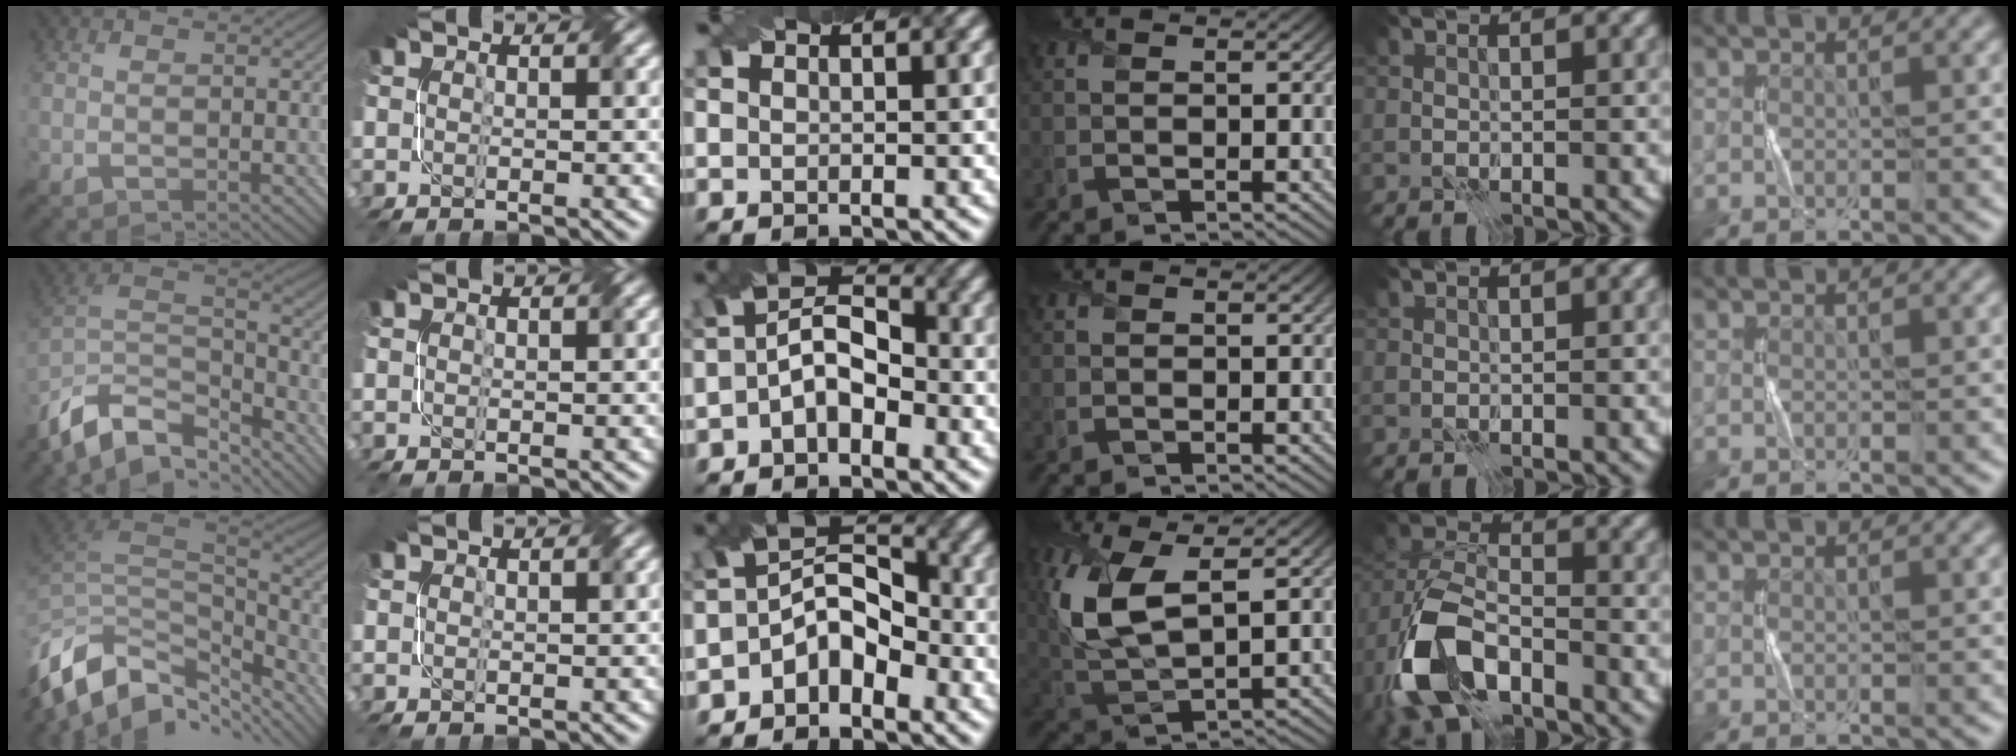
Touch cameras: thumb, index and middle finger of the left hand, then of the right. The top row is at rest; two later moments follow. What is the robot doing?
{"motion": "twist", "object": "screw"}